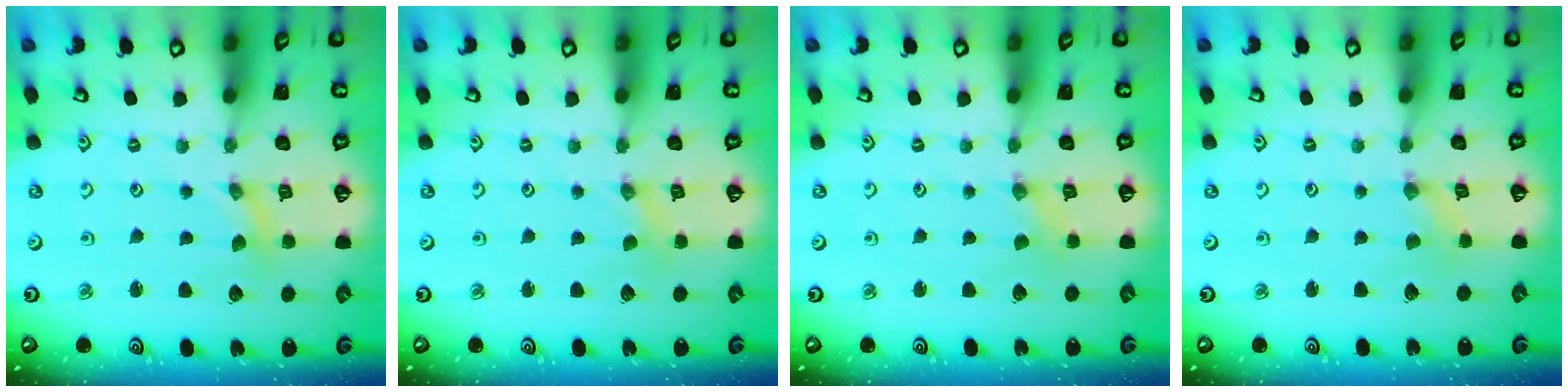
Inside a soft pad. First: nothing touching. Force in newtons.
{"total": 0.0}
{"total": 0.0}
{"total": 0.9, "press": 0.9, "slide": 0.3}